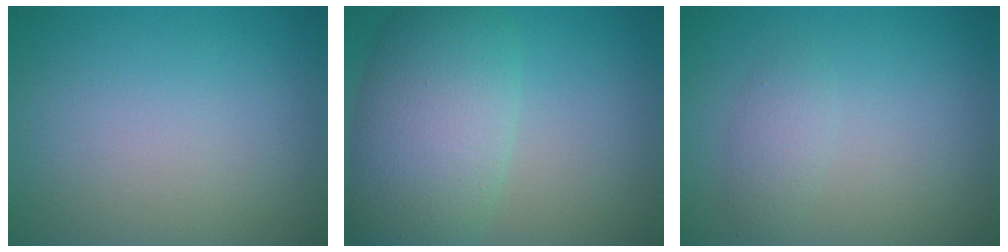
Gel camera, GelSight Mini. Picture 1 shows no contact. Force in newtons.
{"total": 8.4, "press": 8.4, "slide": 0.3}
{"total": 1.5, "press": 1.5, "slide": 0.0}